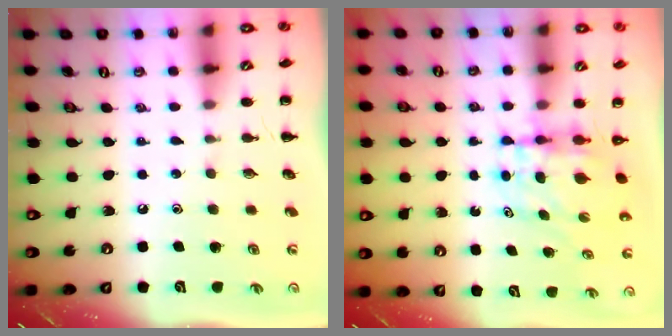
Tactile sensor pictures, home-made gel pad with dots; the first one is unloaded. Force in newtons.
{"total": 5.4, "press": 5.3, "slide": 1.1}